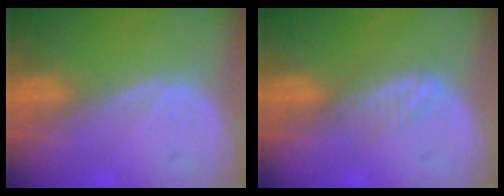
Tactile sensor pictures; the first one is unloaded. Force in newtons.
{"total": 2.3, "press": 2.3, "slide": 0.1}